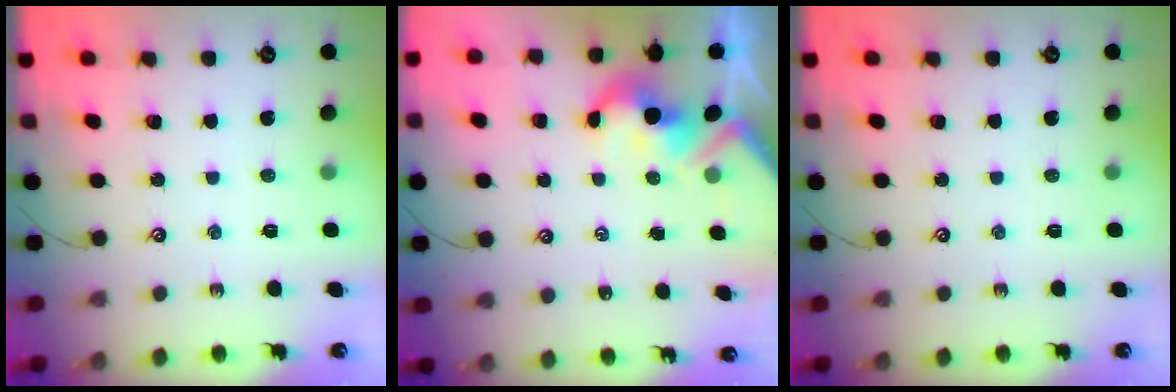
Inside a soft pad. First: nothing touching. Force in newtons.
{"total": 5.7, "press": 5.6, "slide": 0.7}
{"total": 0.0}